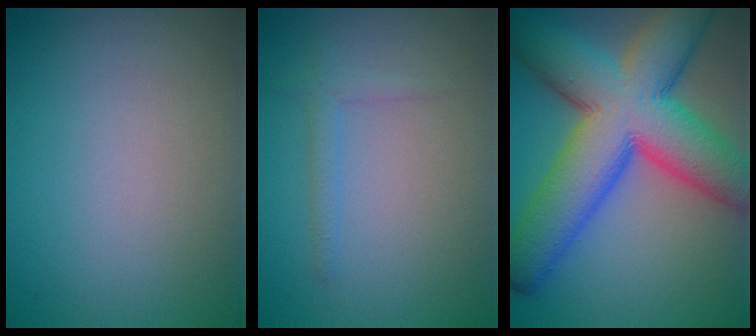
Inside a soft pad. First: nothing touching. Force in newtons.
{"total": 1.3, "press": 1.3, "slide": 0.1}
{"total": 14.1, "press": 14.1, "slide": 0.4}